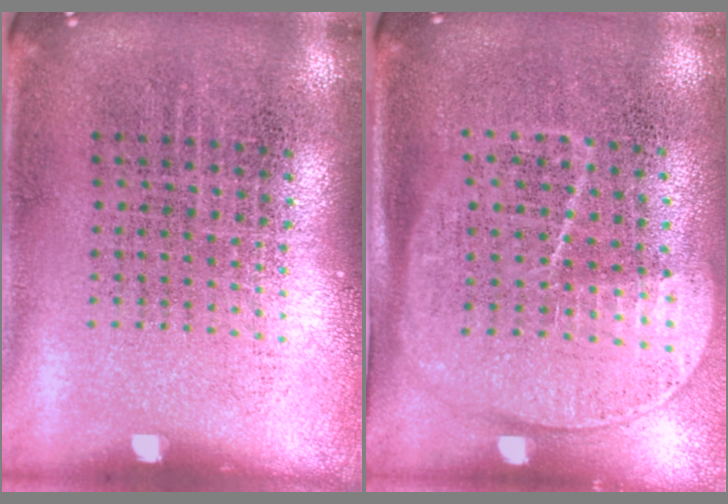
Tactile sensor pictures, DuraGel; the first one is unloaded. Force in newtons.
{"total": 1.8, "press": 1.4, "slide": 1.0}